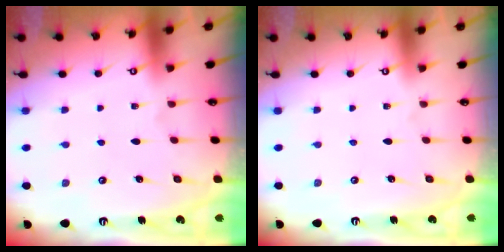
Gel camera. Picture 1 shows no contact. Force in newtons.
{"total": 0.0}